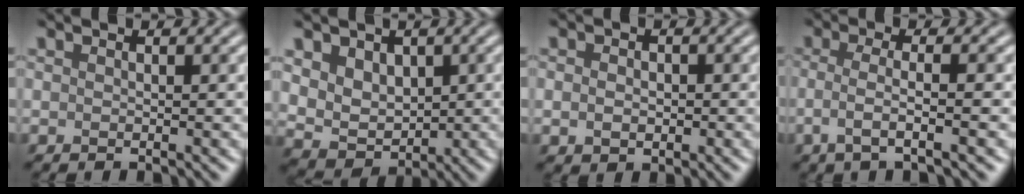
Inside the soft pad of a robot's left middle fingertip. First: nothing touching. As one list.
[{"total": 4.7, "force": [1.5, 3.7, 2.4], "torque": [-0.054, -0.006, 0.034]}, {"total": 1.9, "force": [-0.1, 1.5, 1.1], "torque": [-0.018, 0.001, -0.003]}, {"total": 3.5, "force": [-0.9, 1.0, 3.2], "torque": [-0.055, -0.004, -0.026]}]